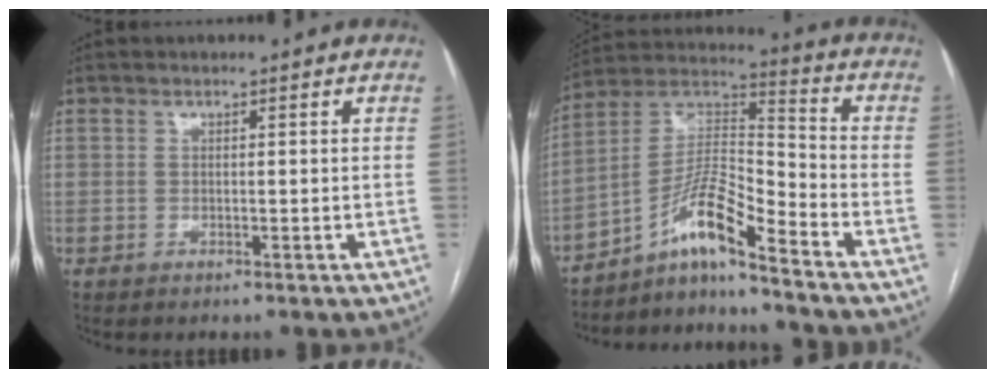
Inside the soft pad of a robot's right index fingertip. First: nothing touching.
{"total": 10.5, "force": [-7.5, 0.3, 7.3], "torque": [-0.150, 0.019, -0.138]}